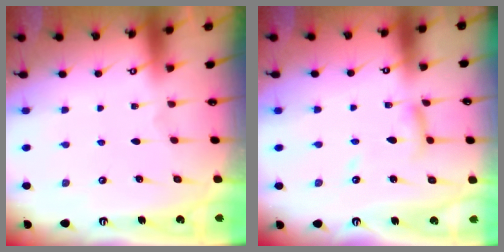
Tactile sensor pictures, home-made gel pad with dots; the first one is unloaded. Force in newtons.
{"total": 8.0, "press": 8.0, "slide": 0.7}